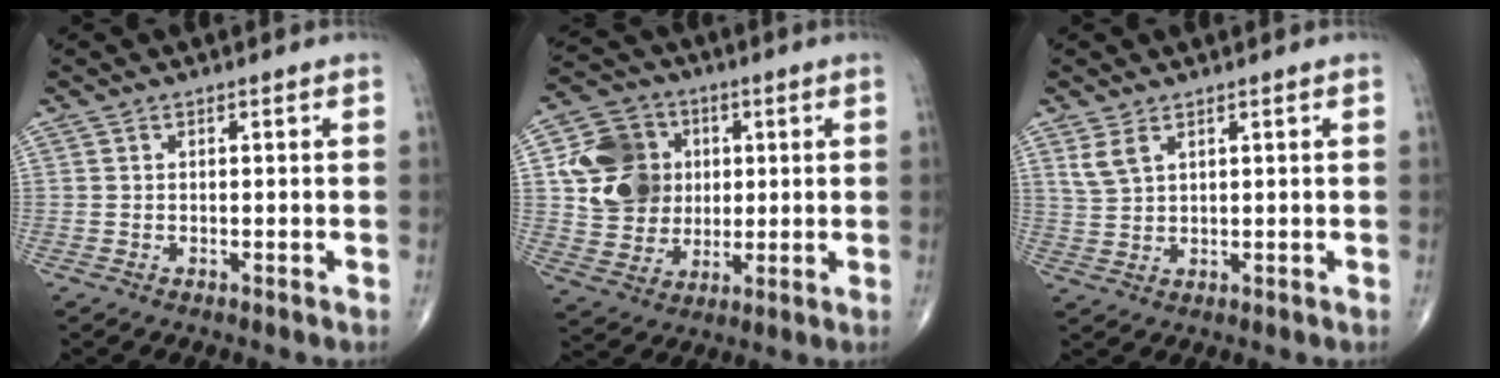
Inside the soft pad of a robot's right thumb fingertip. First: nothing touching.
{"total": 14.4, "force": [2.5, 12.3, 7.1], "torque": [-0.097, 0.001, 0.050]}
{"total": 3.5, "force": [2.1, 1.6, 2.2], "torque": [-0.049, -0.003, 0.052]}